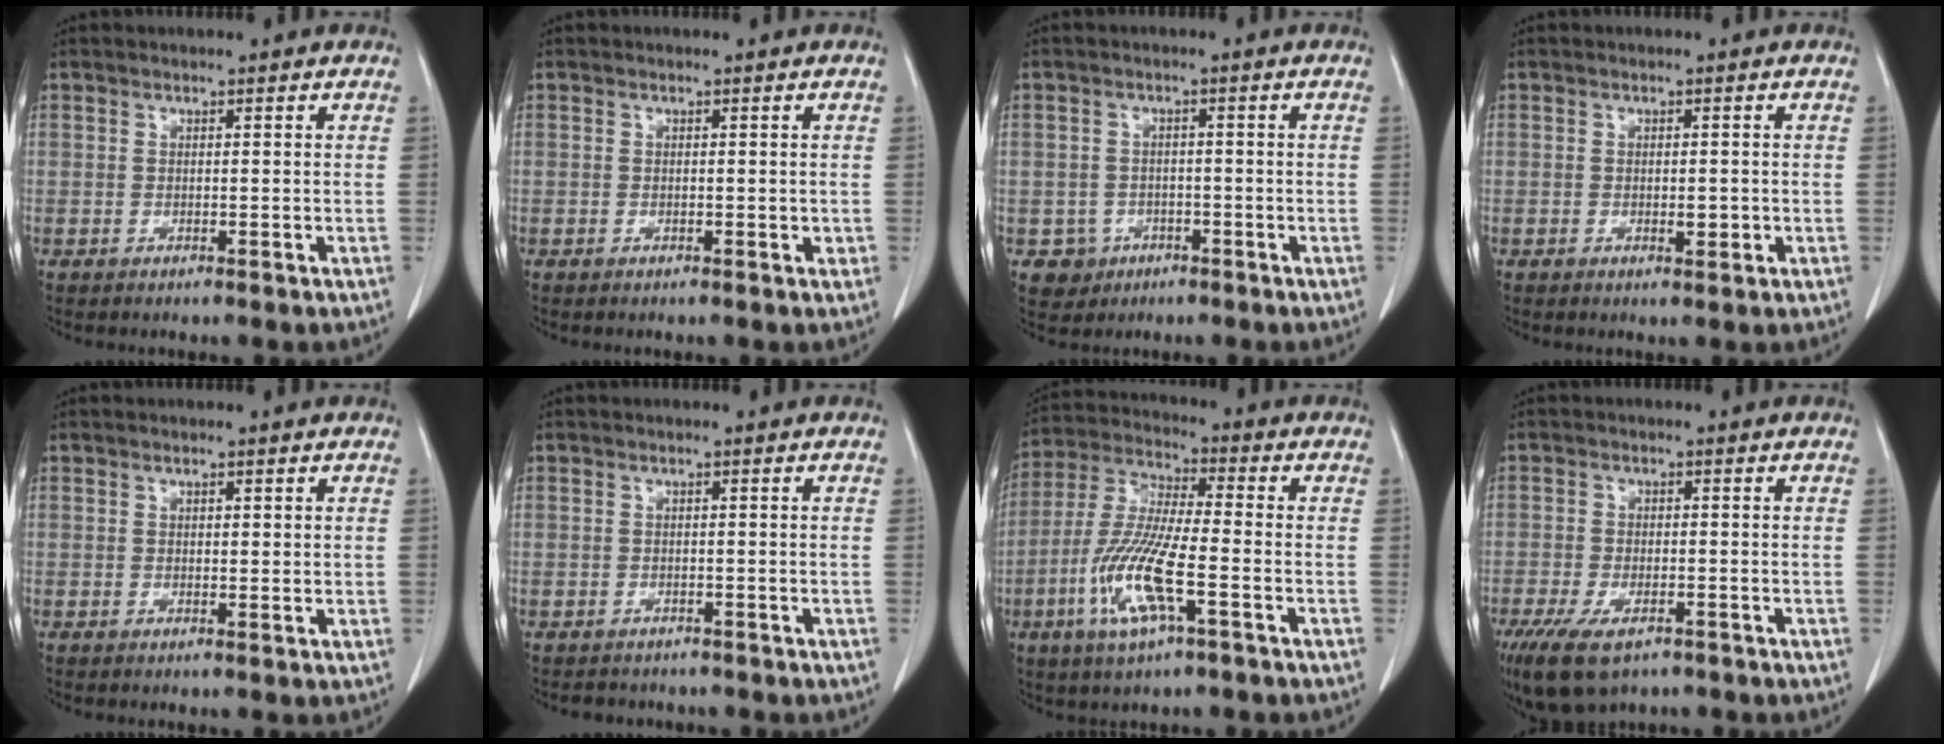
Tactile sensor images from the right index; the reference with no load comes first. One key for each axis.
{"total": 0.7, "fx": 0.0, "fy": 0.4, "fz": 0.6, "tx": -0.007, "ty": -0.001, "tz": 0.000}
{"total": 4.1, "fx": -1.7, "fy": 3.8, "fz": 0.0, "tx": 0.005, "ty": 0.013, "tz": -0.021}
{"total": 1.6, "fx": -0.3, "fy": 0.7, "fz": 1.4, "tx": -0.022, "ty": -0.001, "tz": -0.002}
{"total": 1.2, "fx": 0.5, "fy": 0.6, "fz": 0.9, "tx": -0.013, "ty": -0.003, "tz": 0.007}
{"total": 2.5, "fx": -2.1, "fy": 1.4, "fz": 0.1, "tx": -0.009, "ty": 0.001, "tz": -0.030}
{"total": 12.7, "fx": -4.4, "fy": 1.9, "fz": 11.7, "tx": -0.251, "ty": -0.012, "tz": -0.086}
{"total": 9.7, "fx": -6.1, "fy": 4.2, "fz": 6.2, "tx": -0.124, "ty": -0.018, "tz": -0.099}